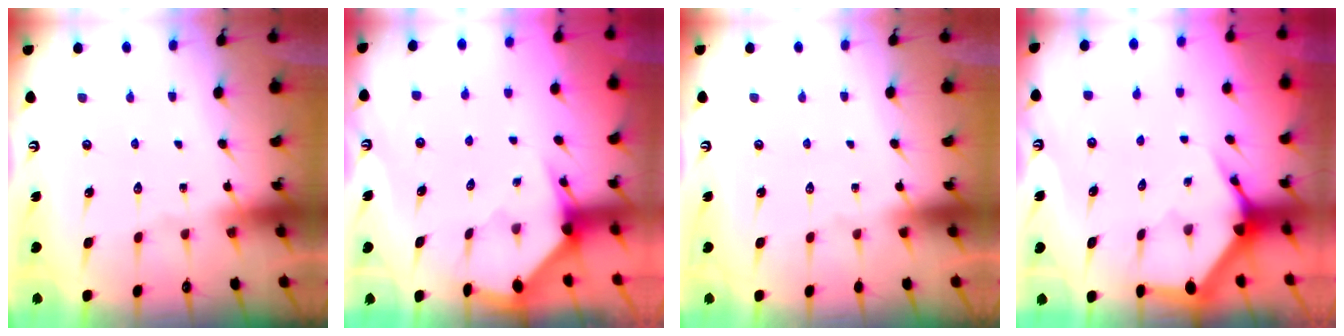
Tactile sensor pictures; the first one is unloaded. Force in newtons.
{"total": 3.2, "press": 3.2, "slide": 0.3}
{"total": 0.0}
{"total": 3.7, "press": 3.7, "slide": 0.5}